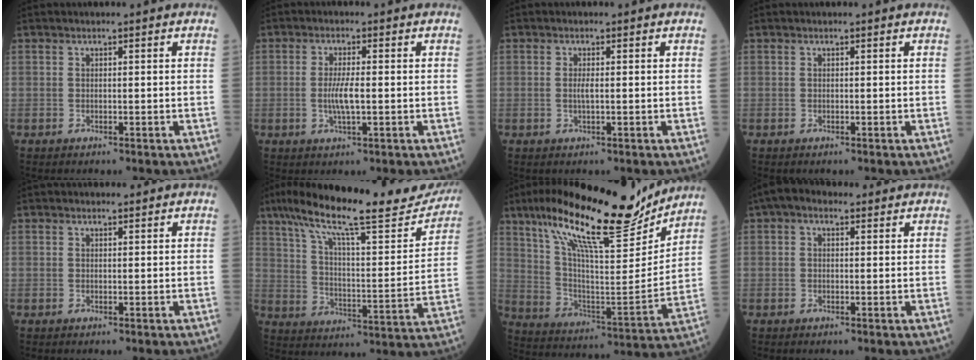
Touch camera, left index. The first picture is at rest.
{"total": 3.8, "force": [-0.4, 0.5, 3.7], "torque": [-0.079, -0.006, -0.008]}
{"total": 1.3, "force": [0.0, 0.1, 1.3], "torque": [-0.031, -0.001, 0.000]}
{"total": 0.0}
{"total": 0.8, "force": [0.7, 0.2, 0.0], "torque": [-0.009, -0.003, 0.011]}
{"total": 25.1, "force": [21.4, 3.7, 12.5], "torque": [-0.210, -0.008, 0.302]}
{"total": 22.3, "force": [17.5, 3.8, 13.3], "torque": [-0.238, 0.002, 0.290]}
{"total": 4.0, "force": [2.6, 2.2, 2.2], "torque": [-0.049, 0.036, 0.045]}